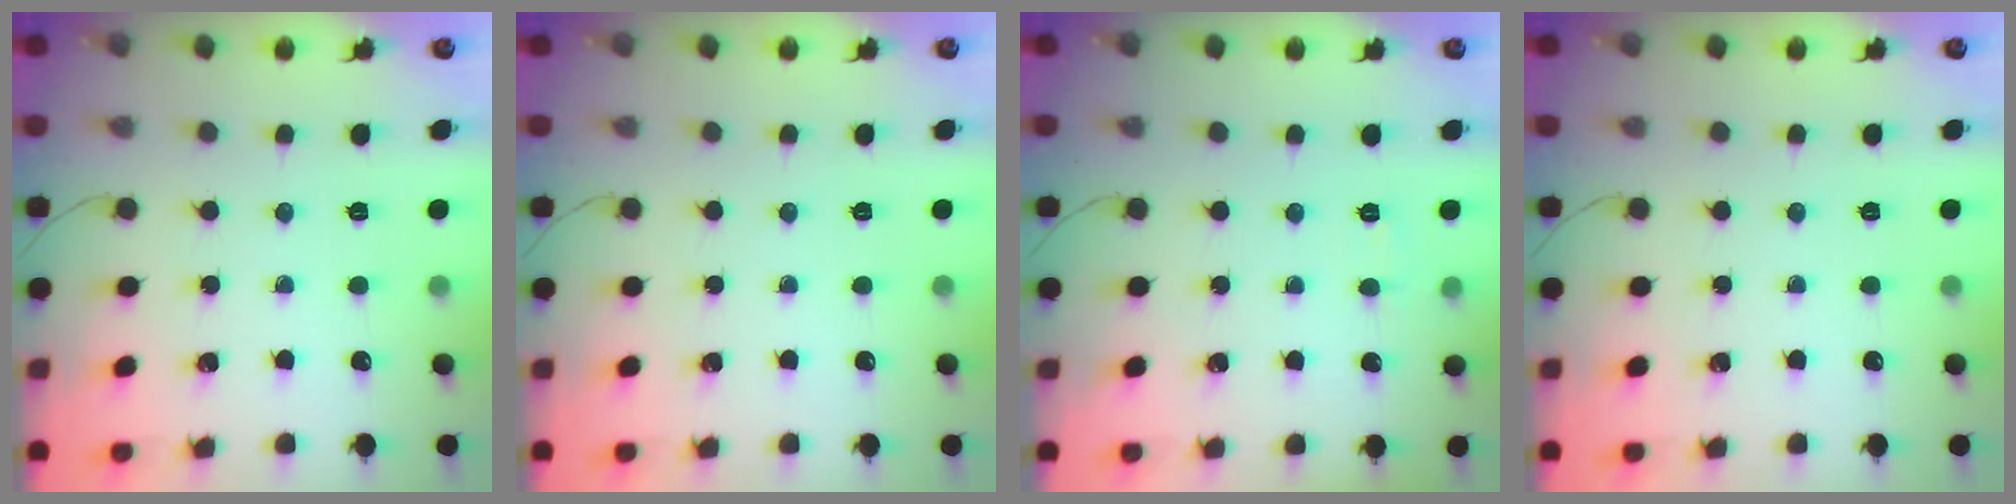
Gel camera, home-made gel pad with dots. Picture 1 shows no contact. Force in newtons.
{"total": 0.0}
{"total": 4.1, "press": 4.0, "slide": 1.0}
{"total": 0.0}